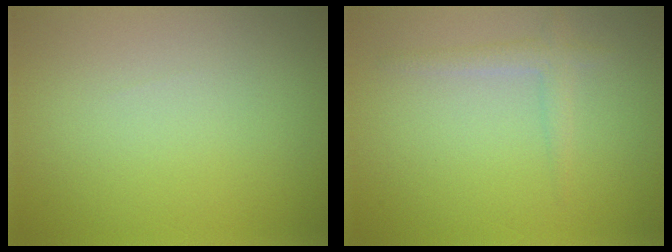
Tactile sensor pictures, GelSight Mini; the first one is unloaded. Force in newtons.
{"total": 1.6, "press": 1.6, "slide": 0.1}